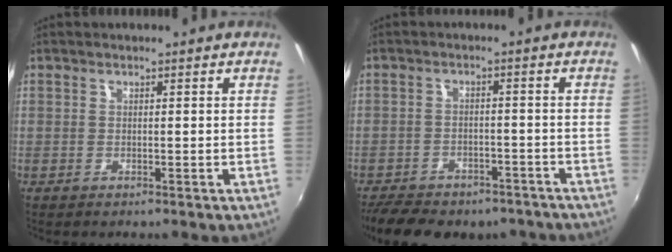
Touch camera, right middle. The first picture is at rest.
{"total": 16.7, "force": [-13.1, 7.3, 7.2], "torque": [-0.163, -0.011, -0.176]}